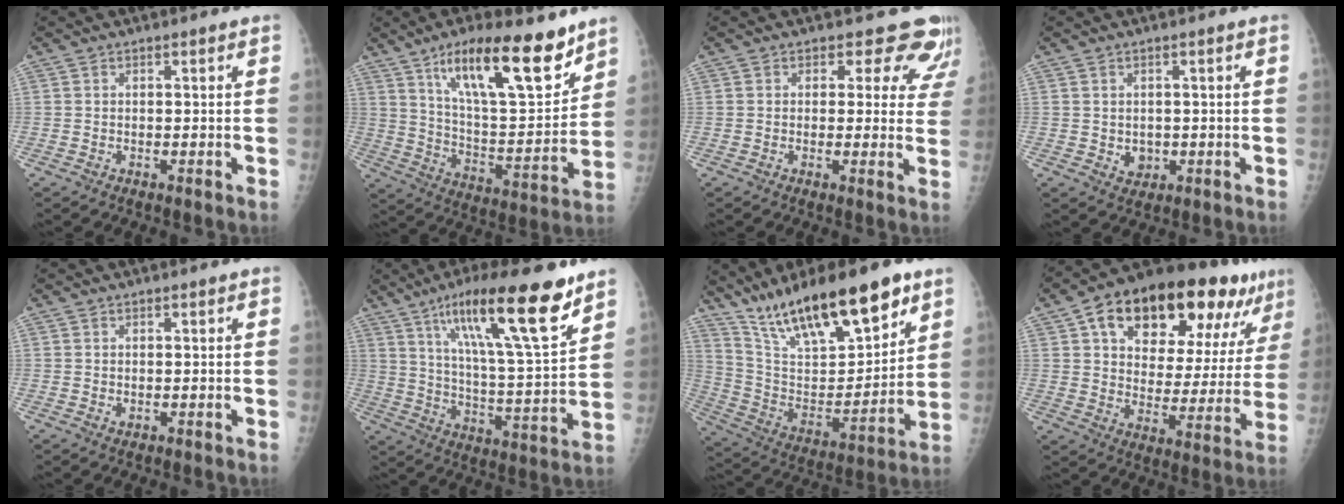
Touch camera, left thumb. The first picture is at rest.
{"total": 21.4, "force": [13.6, 6.5, 15.2], "torque": [-0.212, -0.067, 0.232]}
{"total": 8.7, "force": [7.1, 4.8, 1.4], "torque": [0.041, -0.031, 0.052]}
{"total": 3.0, "force": [-0.3, 2.6, 1.5], "torque": [-0.010, -0.001, 0.006]}
{"total": 1.0, "force": [0.2, 0.7, 0.6], "torque": [-0.008, -0.002, 0.005]}
{"total": 22.2, "force": [13.5, 4.1, 17.1], "torque": [-0.262, -0.051, 0.226]}
{"total": 24.6, "force": [16.6, 8.1, 16.3], "torque": [-0.245, -0.048, 0.296]}
{"total": 26.7, "force": [14.5, 12.7, 18.5], "torque": [-0.237, 0.001, 0.219]}